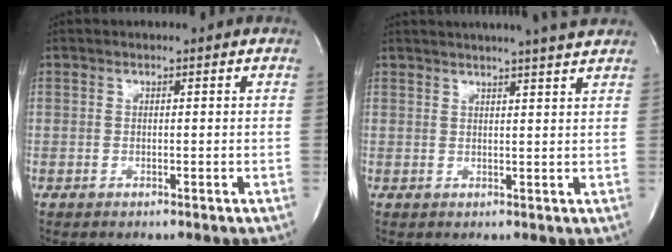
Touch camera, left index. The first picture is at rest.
{"total": 9.2, "force": [8.3, -0.8, 4.1], "torque": [-0.064, 0.009, 0.090]}